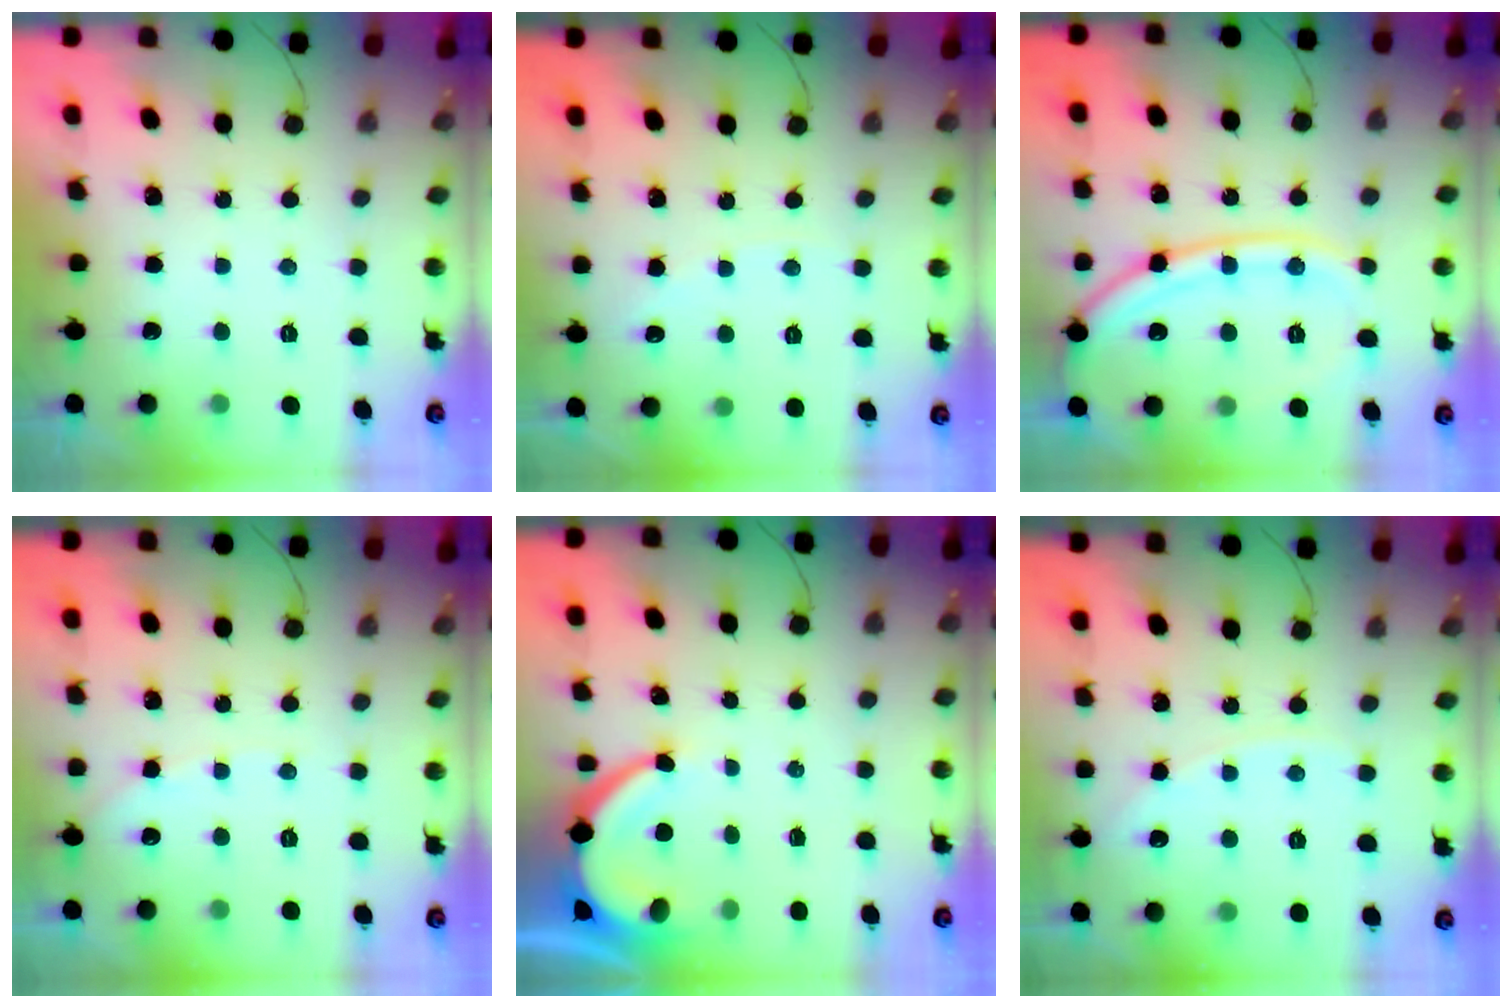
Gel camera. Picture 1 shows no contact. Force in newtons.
{"total": 3.7, "press": 3.7, "slide": 0.6}
{"total": 16.1, "press": 16.0, "slide": 1.9}
{"total": 4.4, "press": 4.4, "slide": 0.6}
{"total": 7.6, "press": 7.6, "slide": 0.6}
{"total": 6.0, "press": 6.0, "slide": 0.9}